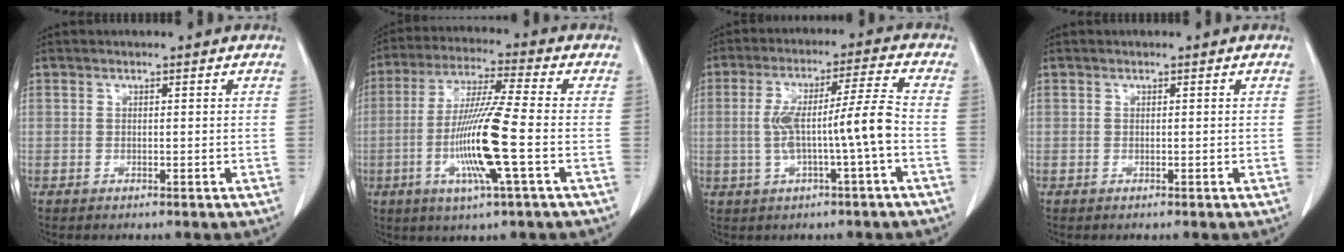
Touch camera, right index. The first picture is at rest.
{"total": 12.8, "force": [-3.1, -0.5, 12.4], "torque": [-0.250, -0.014, -0.063]}
{"total": 9.2, "force": [-1.4, -0.3, 9.0], "torque": [-0.170, 0.022, -0.020]}
{"total": 0.0}